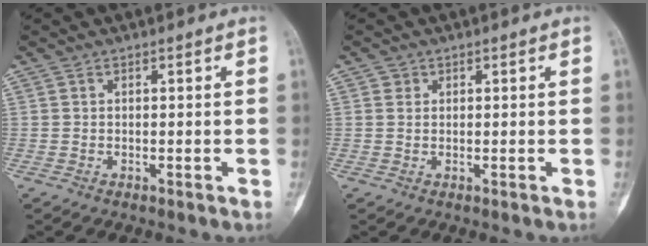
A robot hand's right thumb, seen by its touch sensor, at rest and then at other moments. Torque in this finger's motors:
{"motor_torque": [0.09, -0.02, 0.06, 0.00, -0.05]}